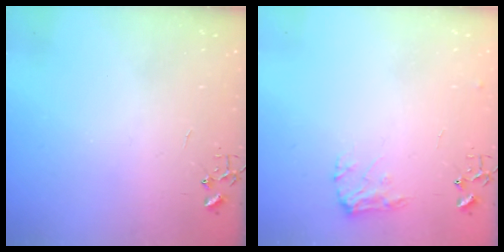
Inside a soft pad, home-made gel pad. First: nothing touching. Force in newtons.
{"total": 7.9, "press": 7.9, "slide": 0.1}